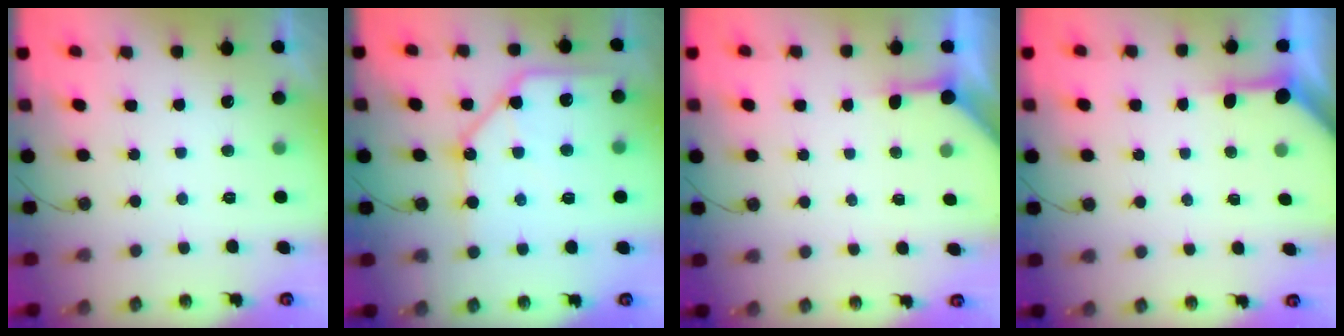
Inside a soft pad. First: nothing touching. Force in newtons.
{"total": 13.3, "press": 13.2, "slide": 1.4}
{"total": 3.9, "press": 3.8, "slide": 0.5}
{"total": 3.7, "press": 3.7, "slide": 0.2}